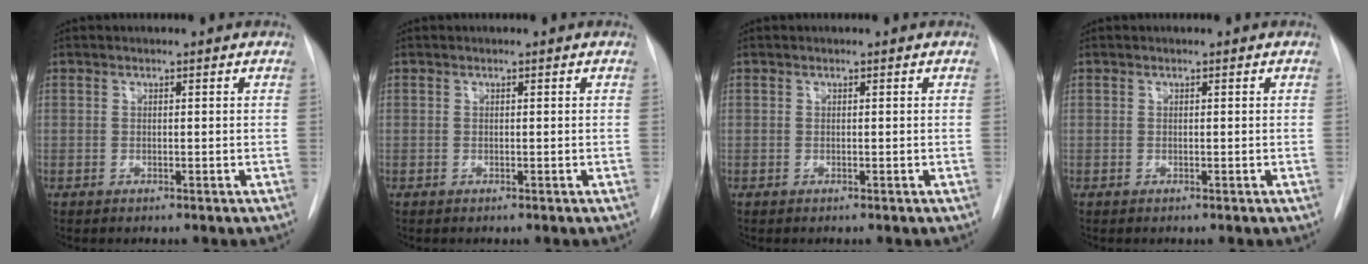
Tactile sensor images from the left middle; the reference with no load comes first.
{"total": 0.0}
{"total": 0.0}
{"total": 0.0}